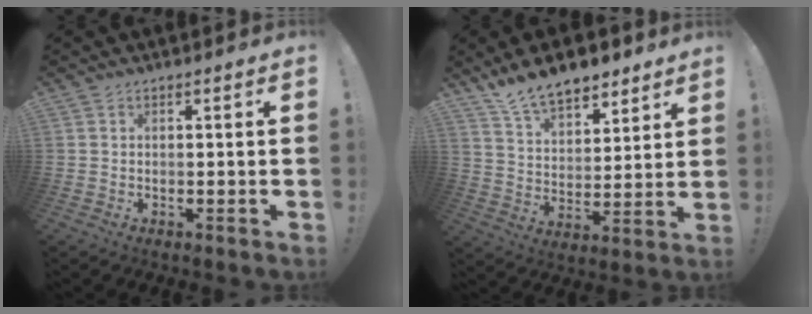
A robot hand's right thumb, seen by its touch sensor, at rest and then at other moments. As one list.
[{"total": 12.6, "force": [10.6, 5.1, 4.6], "torque": [-0.092, -0.074, 0.199]}]